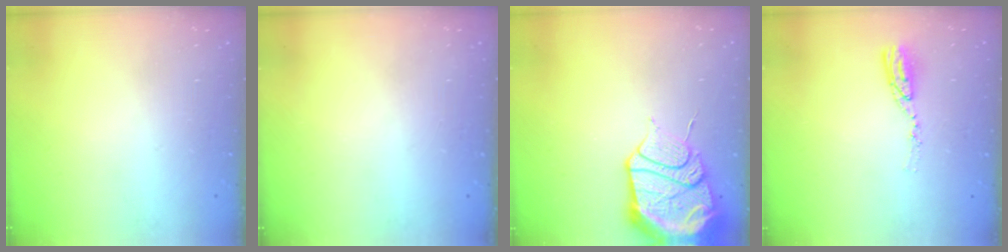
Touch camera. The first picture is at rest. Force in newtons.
{"total": 0.0}
{"total": 17.2, "press": 17.1, "slide": 1.7}
{"total": 5.9, "press": 5.9, "slide": 0.5}